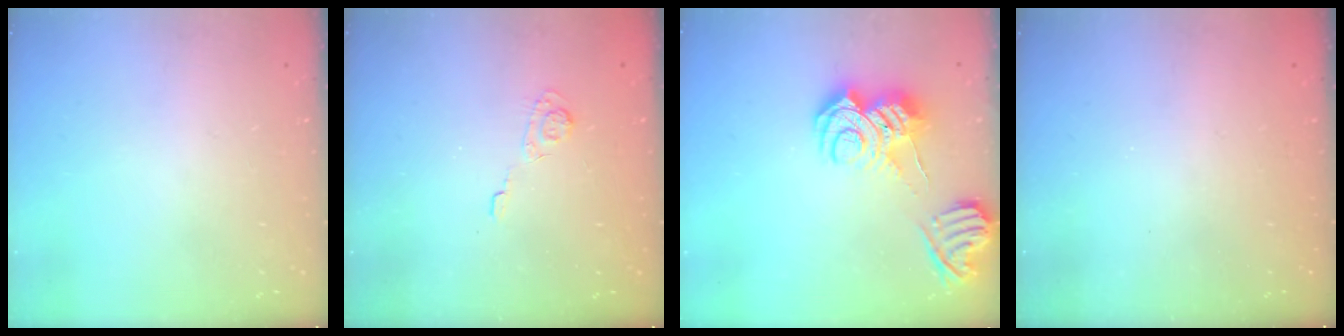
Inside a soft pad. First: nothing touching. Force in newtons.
{"total": 3.2, "press": 2.7, "slide": 1.6}
{"total": 13.0, "press": 12.9, "slide": 1.8}
{"total": 2.4, "press": 2.3, "slide": 0.8}